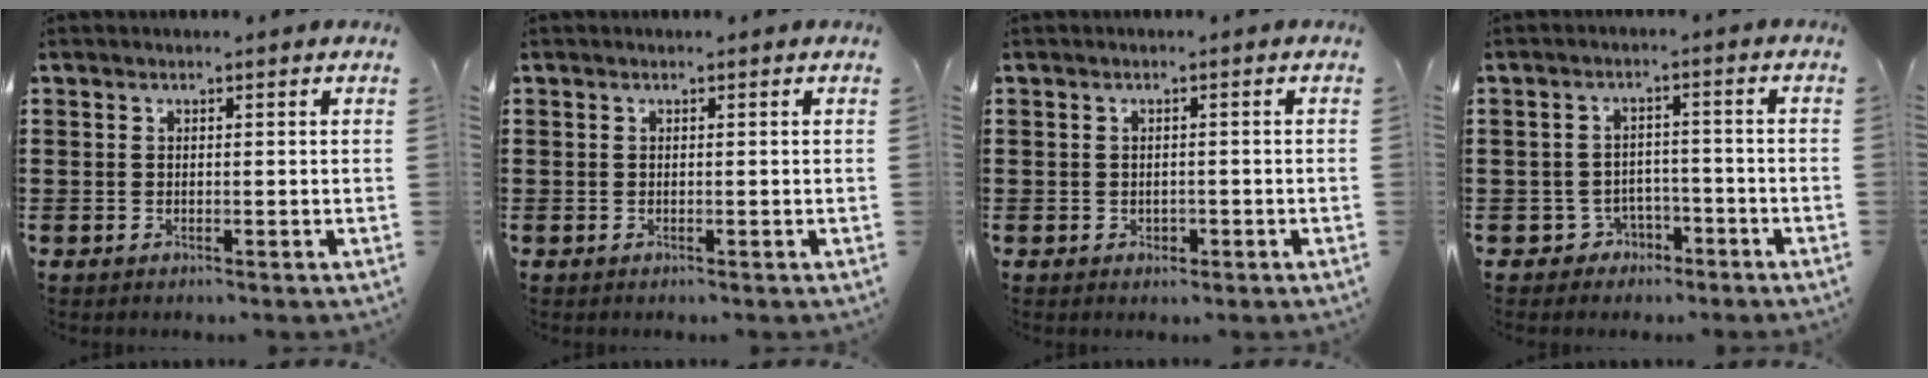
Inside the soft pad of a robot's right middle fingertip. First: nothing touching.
{"total": 0.0}
{"total": 0.8, "force": [-0.1, 0.7, 0.3], "torque": [-0.010, 0.001, -0.002]}
{"total": 3.0, "force": [-2.4, 1.8, 0.2], "torque": [-0.017, 0.003, -0.052]}